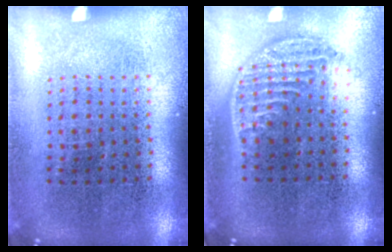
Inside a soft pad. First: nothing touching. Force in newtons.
{"total": 1.3, "press": 1.1, "slide": 0.7}